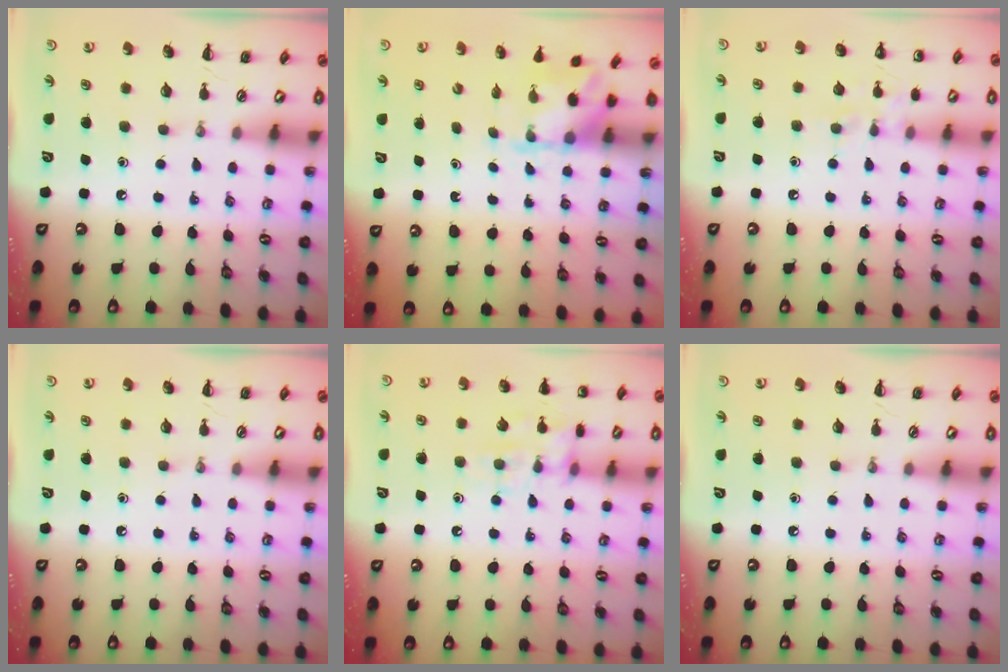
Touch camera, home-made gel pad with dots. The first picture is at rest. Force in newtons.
{"total": 2.0, "press": 1.9, "slide": 0.7}
{"total": 6.2, "press": 6.1, "slide": 1.4}
{"total": 0.0}
{"total": 10.3, "press": 10.3, "slide": 1.2}
{"total": 0.0}